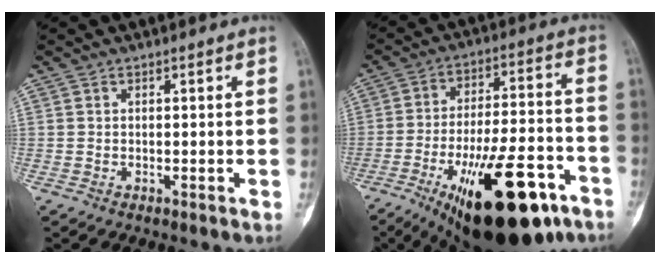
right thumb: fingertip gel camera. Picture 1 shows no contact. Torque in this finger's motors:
{"motor_torque": [0.84, 1.17, 1.92, -0.85, 0.54]}